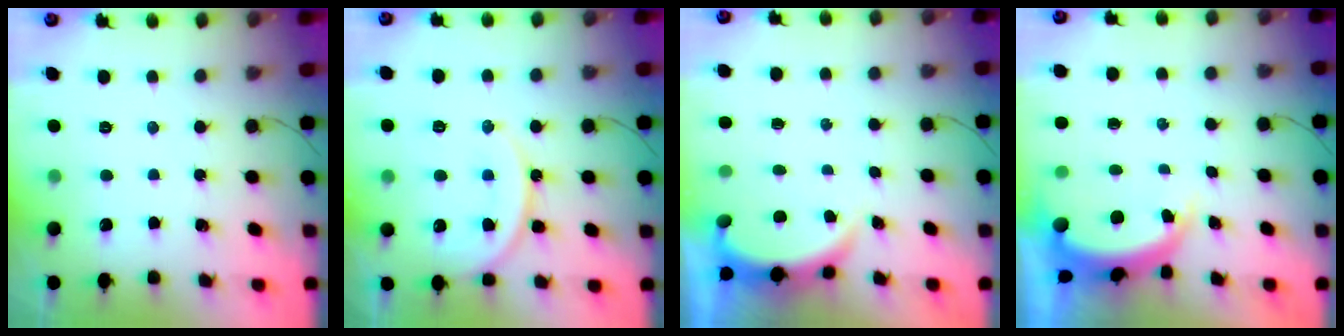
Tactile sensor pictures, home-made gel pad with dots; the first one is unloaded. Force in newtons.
{"total": 15.0, "press": 14.9, "slide": 1.7}
{"total": 2.8, "press": 2.7, "slide": 0.6}
{"total": 5.5, "press": 5.5, "slide": 0.4}